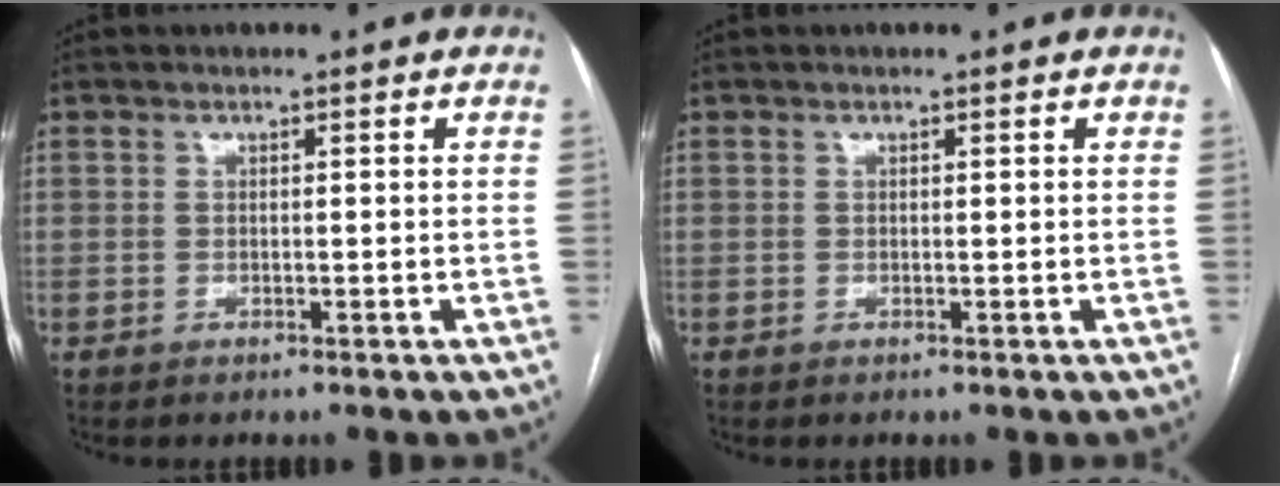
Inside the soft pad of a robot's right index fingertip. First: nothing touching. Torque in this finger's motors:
{"motor_torque": [-0.05, 0.04, -0.04, 0.00]}